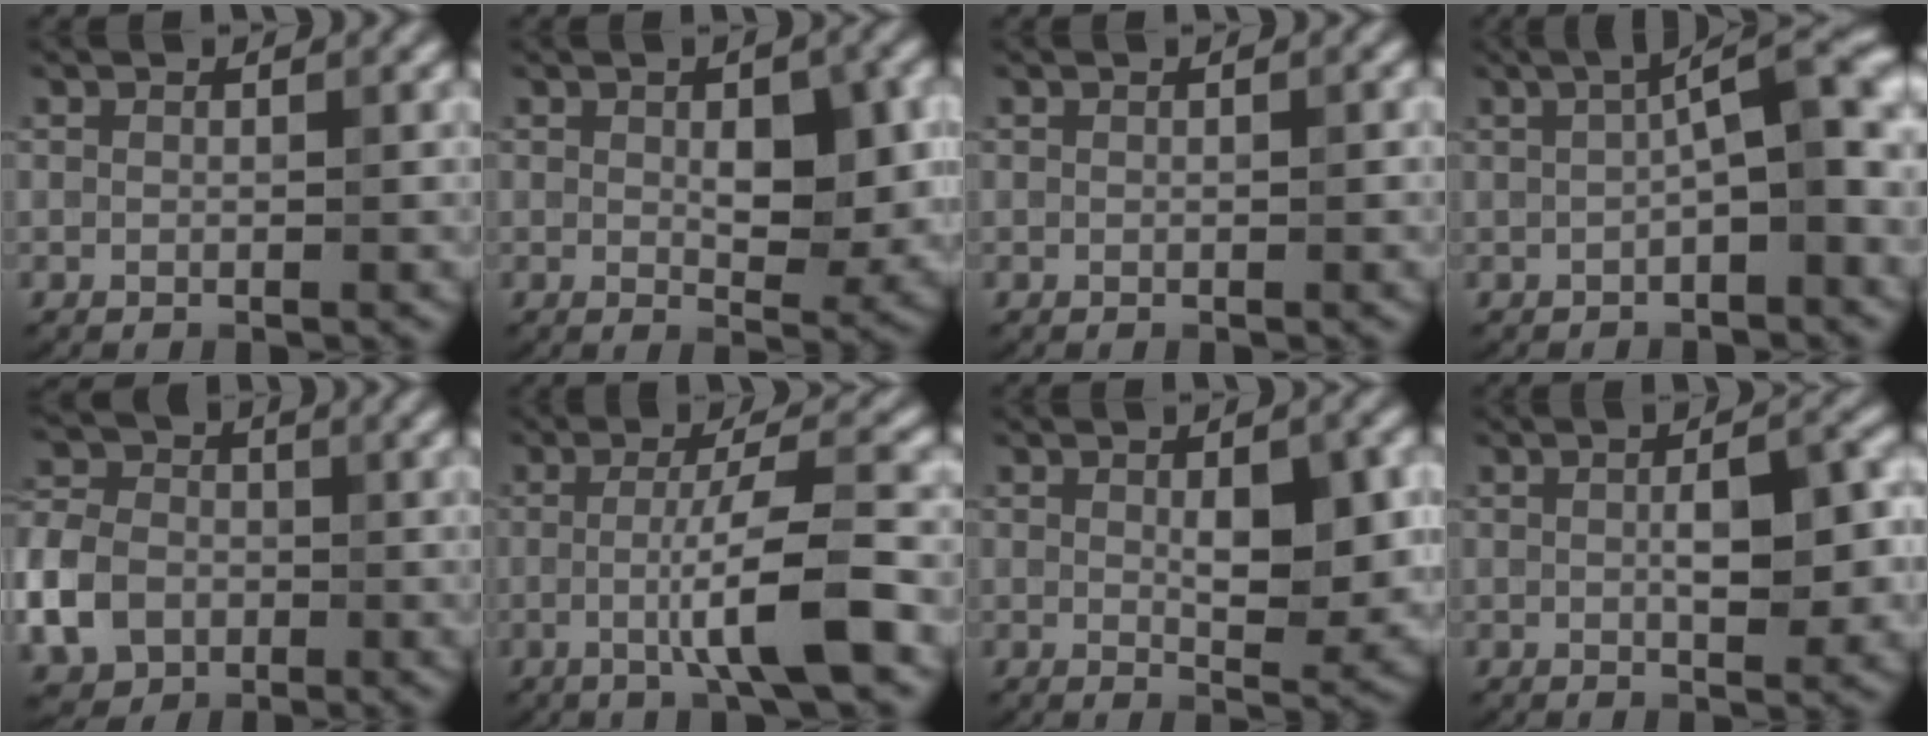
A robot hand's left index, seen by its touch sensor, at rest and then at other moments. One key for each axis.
{"total": 5.7, "fx": 0.6, "fy": 2.6, "fz": 5.0, "tx": -0.071, "ty": -0.002, "tz": 0.015}
{"total": 0.6, "fx": 0.0, "fy": 0.1, "fz": 0.6, "tx": -0.009, "ty": 0.001, "tz": 0.001}
{"total": 6.2, "fx": 0.1, "fy": 1.5, "fz": 6.0, "tx": -0.077, "ty": 0.015, "tz": -0.005}
{"total": 6.5, "fx": -2.1, "fy": 5.2, "fz": 3.3, "tx": -0.078, "ty": -0.001, "tz": -0.057}
{"total": 6.9, "fx": -1.7, "fy": 0.9, "fz": 6.7, "tx": -0.108, "ty": 0.009, "tz": -0.035}
{"total": 5.4, "fx": 0.6, "fy": 2.0, "fz": 4.9, "tx": -0.075, "ty": -0.002, "tz": 0.014}
{"total": 5.3, "fx": 0.1, "fy": 1.8, "fz": 5.0, "tx": -0.081, "ty": 0.001, "tz": 0.004}